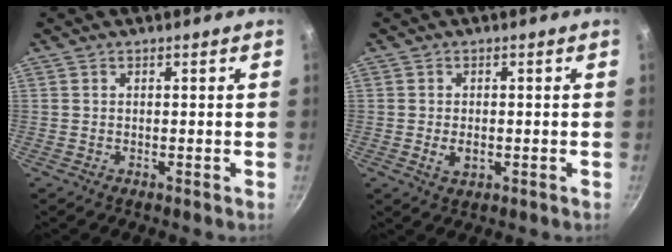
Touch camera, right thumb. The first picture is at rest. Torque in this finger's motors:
{"motor_torque": [0.25, 0.25, 0.36, -0.22, -0.01]}